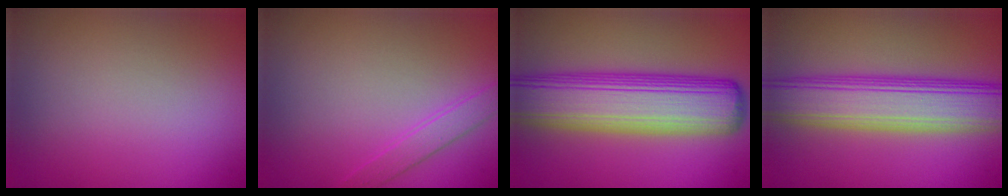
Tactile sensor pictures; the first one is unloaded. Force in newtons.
{"total": 1.6, "press": 1.6, "slide": 0.1}
{"total": 11.2, "press": 11.2, "slide": 0.4}
{"total": 8.9, "press": 8.9, "slide": 0.4}